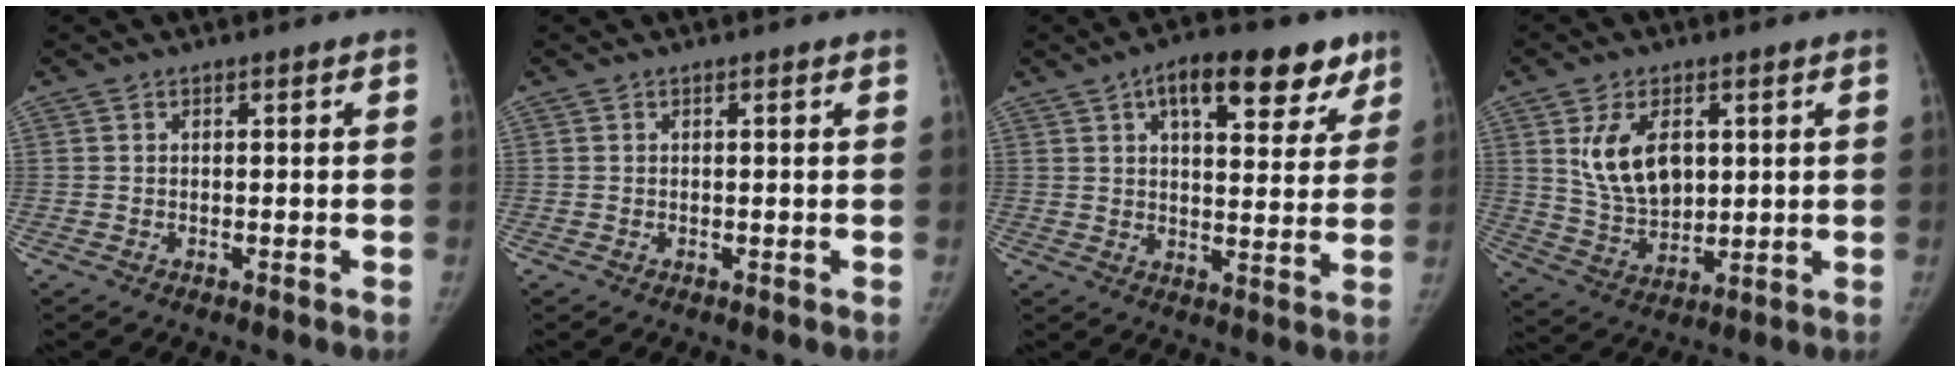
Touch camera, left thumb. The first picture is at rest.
{"total": 0.6, "force": [0.3, -0.1, 0.5], "torque": [-0.009, 0.003, 0.004]}
{"total": 16.0, "force": [8.9, 7.4, 11.0], "torque": [-0.105, -0.014, 0.123]}
{"total": 11.3, "force": [3.2, 7.1, 8.1], "torque": [-0.122, -0.019, 0.072]}